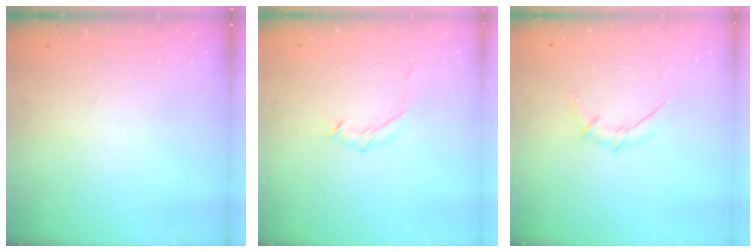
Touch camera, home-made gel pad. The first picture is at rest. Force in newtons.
{"total": 6.7, "press": 6.6, "slide": 1.2}
{"total": 5.9, "press": 5.7, "slide": 1.3}